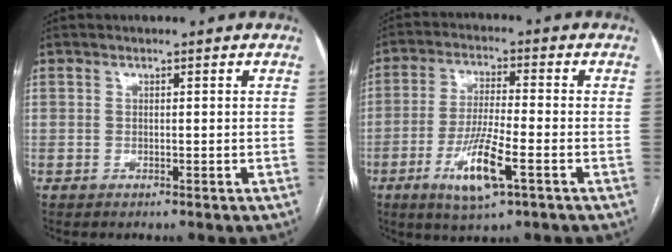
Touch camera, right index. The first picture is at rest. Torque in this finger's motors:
{"motor_torque": [1.24, -0.38, 0.54, 0.12]}